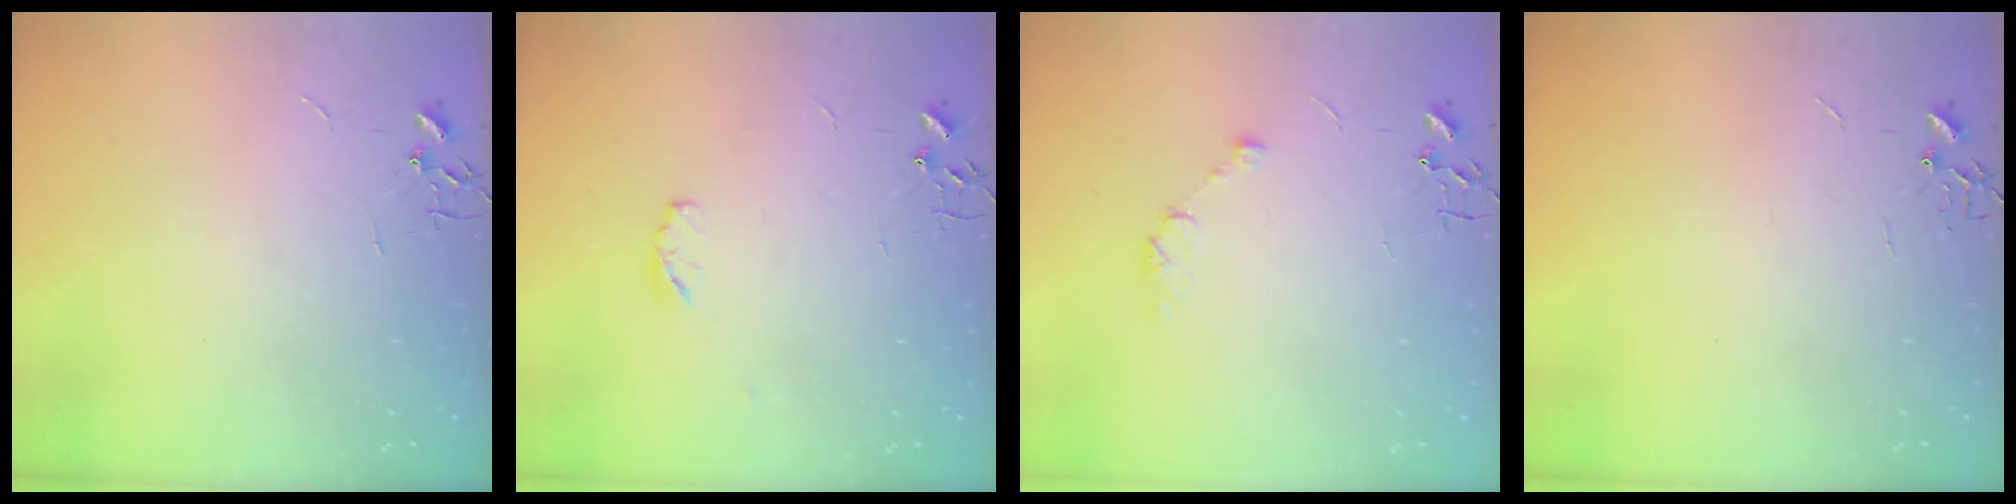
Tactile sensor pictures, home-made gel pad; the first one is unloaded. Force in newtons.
{"total": 4.3, "press": 4.3, "slide": 0.5}
{"total": 5.8, "press": 5.8, "slide": 0.8}
{"total": 0.0}